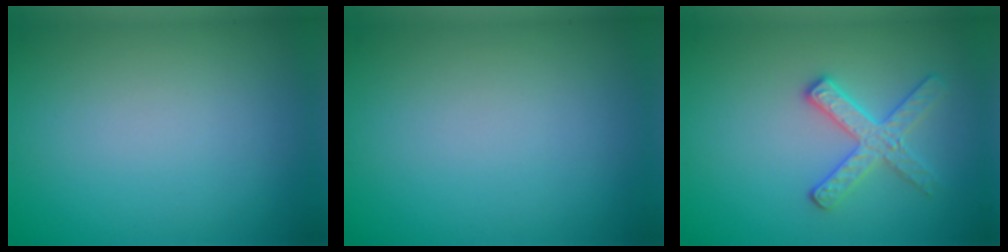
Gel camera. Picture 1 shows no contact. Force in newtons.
{"total": 0.0}
{"total": 2.8, "press": 2.7, "slide": 0.6}